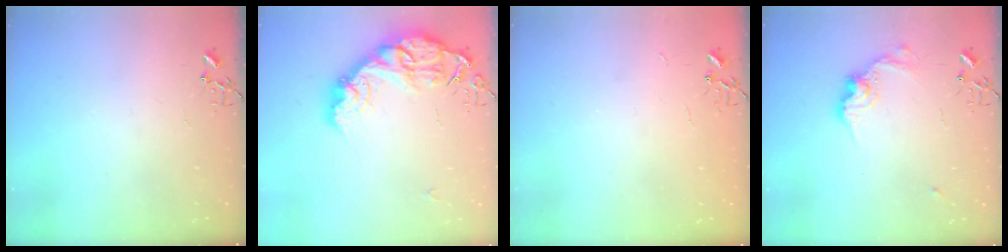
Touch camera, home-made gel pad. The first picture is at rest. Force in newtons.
{"total": 18.2, "press": 18.2, "slide": 1.3}
{"total": 2.2, "press": 2.2, "slide": 0.3}
{"total": 11.8, "press": 11.8, "slide": 0.6}